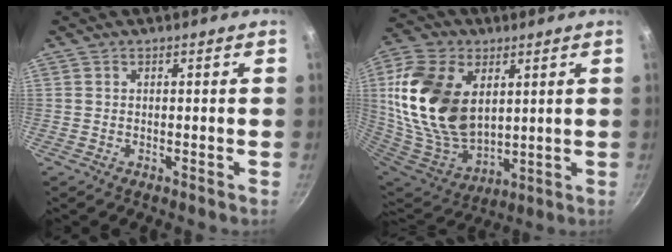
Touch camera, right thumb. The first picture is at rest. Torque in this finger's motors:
{"motor_torque": [0.45, 0.94, 2.14, 0.54, 0.30]}